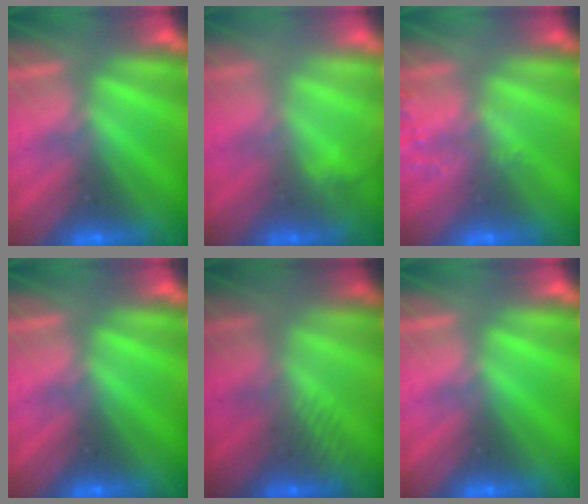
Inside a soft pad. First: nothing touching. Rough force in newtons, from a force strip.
{"total": 2.9}
{"total": 1.9}
{"total": 0.0}
{"total": 2.4}
{"total": 0.0}